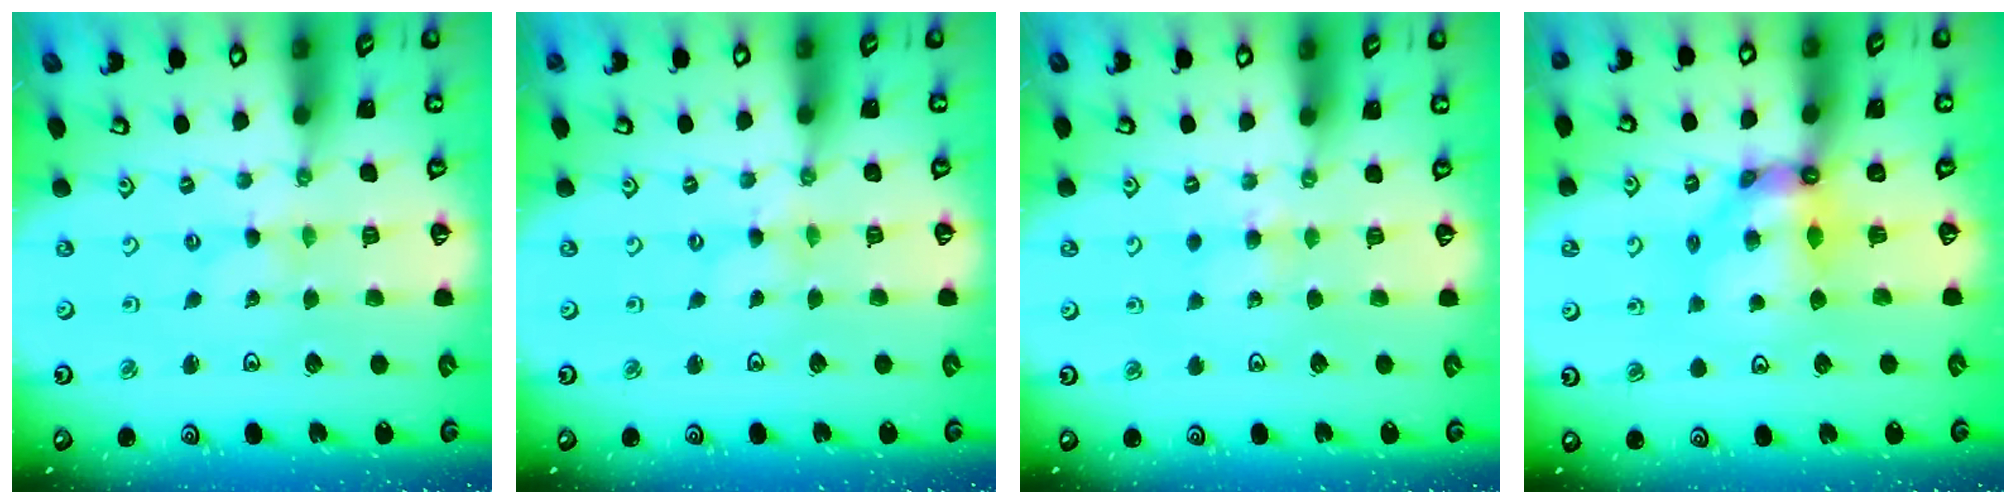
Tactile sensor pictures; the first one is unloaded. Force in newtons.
{"total": 0.0}
{"total": 4.2, "press": 4.1, "slide": 0.7}
{"total": 9.4, "press": 9.3, "slide": 1.1}